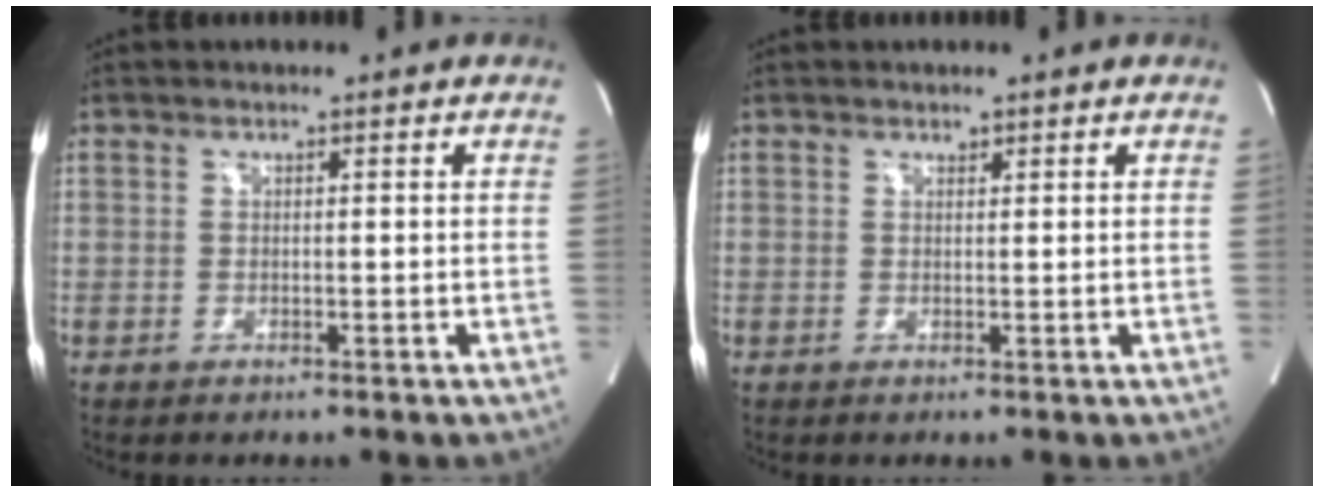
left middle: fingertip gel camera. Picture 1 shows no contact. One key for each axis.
{"total": 0.6, "fx": 0.5, "fy": 0.3, "fz": 0.2, "tx": -0.006, "ty": -0.001, "tz": 0.008}